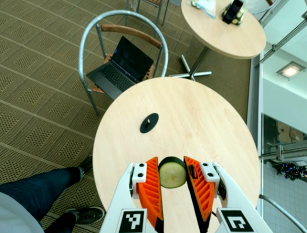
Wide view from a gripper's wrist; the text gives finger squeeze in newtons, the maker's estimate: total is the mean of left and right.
{"total": 7.3, "left": 7.0, "right": 7.6}